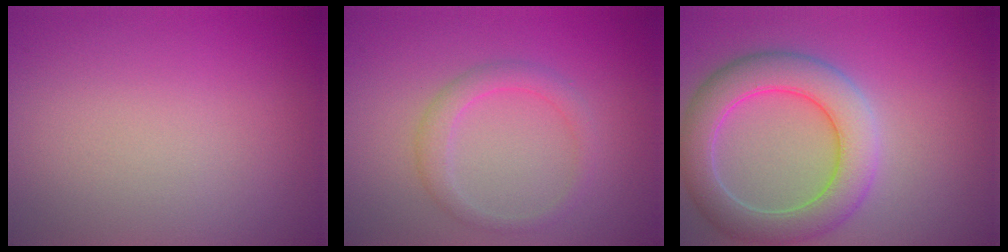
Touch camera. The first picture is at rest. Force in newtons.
{"total": 2.1, "press": 2.1, "slide": 0.1}
{"total": 6.5, "press": 6.5, "slide": 0.3}